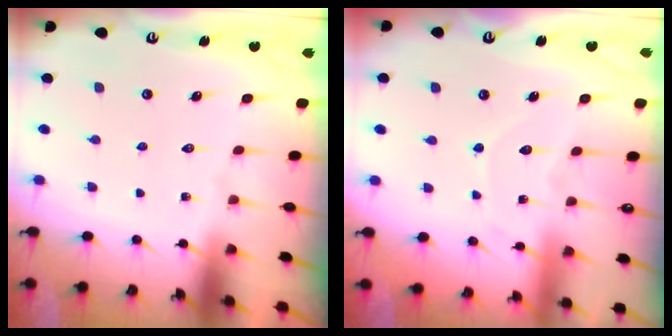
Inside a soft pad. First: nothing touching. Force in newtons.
{"total": 6.1, "press": 6.1, "slide": 0.7}